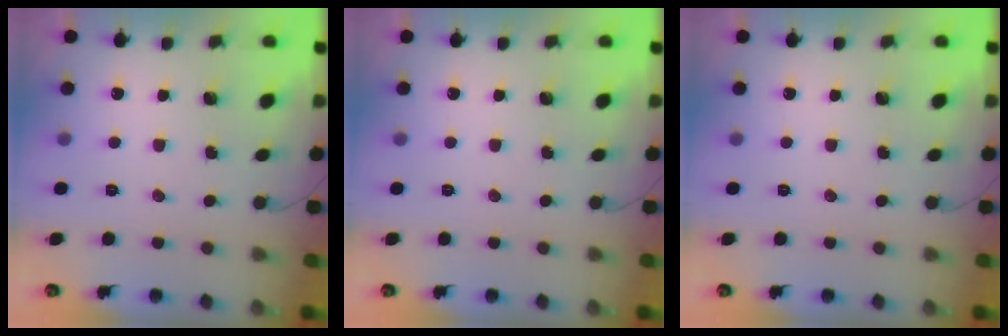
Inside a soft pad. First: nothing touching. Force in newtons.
{"total": 0.0}
{"total": 0.0}